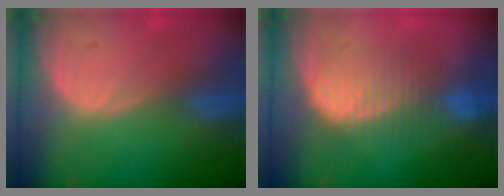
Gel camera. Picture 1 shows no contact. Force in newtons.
{"total": 7.3, "press": 7.3, "slide": 0.2}